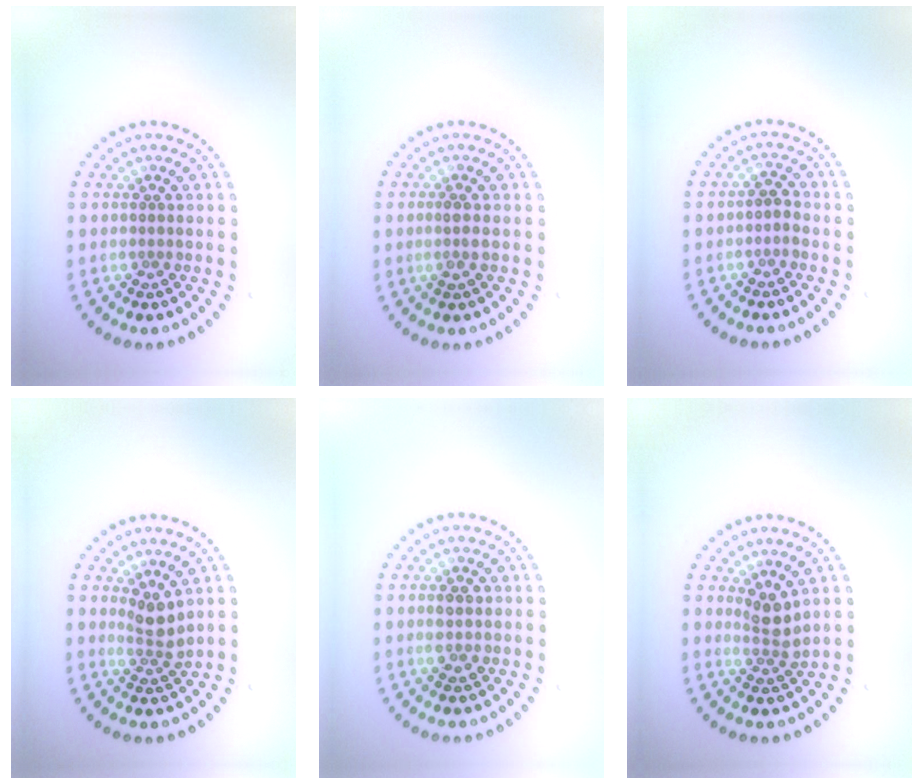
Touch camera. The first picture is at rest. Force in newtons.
{"total": 1.1, "press": 1.0, "slide": 0.4}
{"total": 1.3, "press": 1.0, "slide": 0.7}
{"total": 2.3, "press": 1.7, "slide": 1.6}
{"total": 1.5, "press": 1.5, "slide": 0.1}
{"total": 2.4, "press": 1.9, "slide": 1.5}